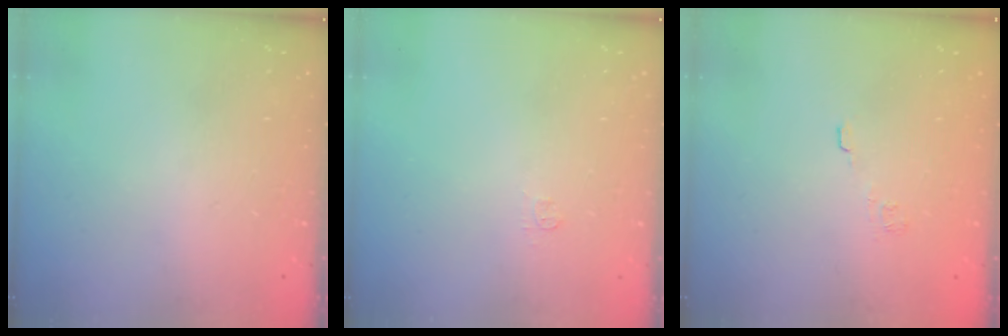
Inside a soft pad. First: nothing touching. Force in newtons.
{"total": 3.1, "press": 3.0, "slide": 0.4}
{"total": 6.5, "press": 6.4, "slide": 1.1}